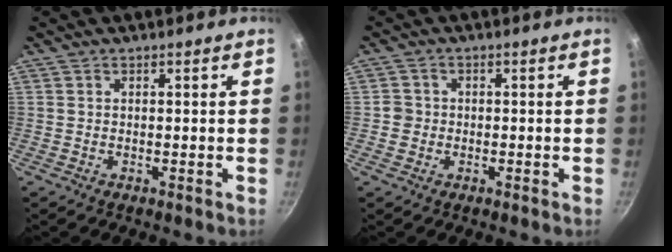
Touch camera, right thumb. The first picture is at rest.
{"total": 2.5, "force": [-0.6, 2.3, 0.6], "torque": [-0.001, 0.010, -0.011]}